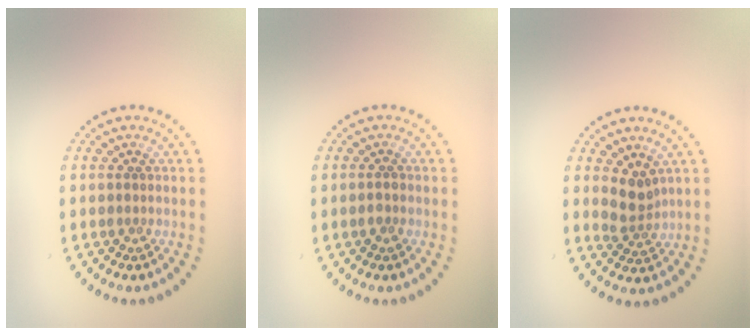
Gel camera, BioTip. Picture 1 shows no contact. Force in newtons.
{"total": 0.9, "press": 0.8, "slide": 0.1}
{"total": 2.2, "press": 1.8, "slide": 1.4}